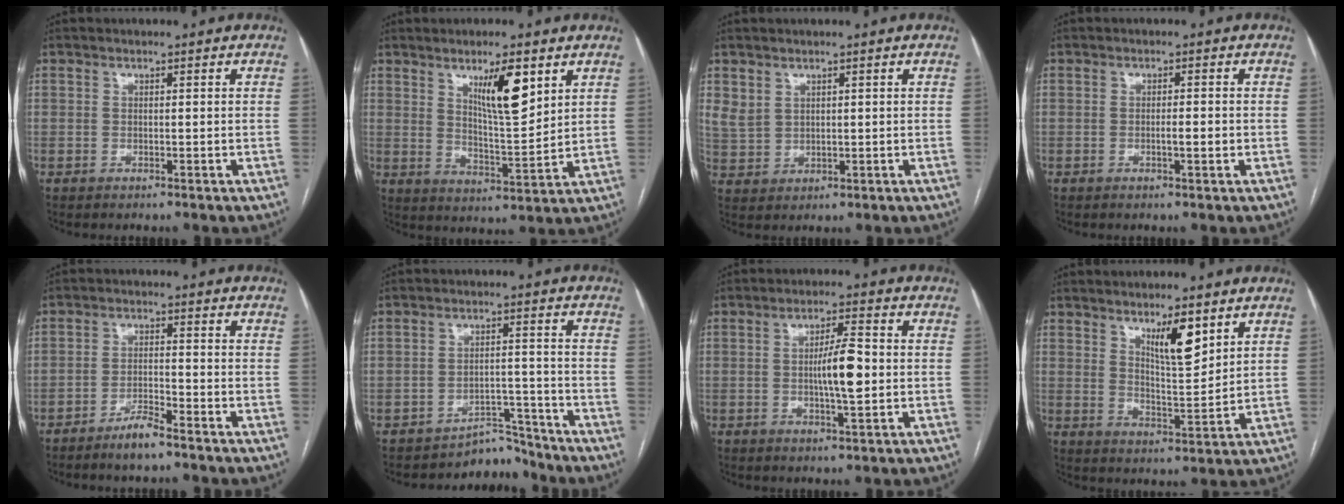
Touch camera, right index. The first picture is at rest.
{"total": 8.9, "force": [4.5, 1.6, 7.5], "torque": [-0.130, -0.009, 0.082]}
{"total": 3.9, "force": [2.4, 2.8, 1.4], "torque": [-0.031, 0.001, 0.061]}
{"total": 1.9, "force": [-0.4, 0.3, 1.8], "torque": [-0.032, 0.000, -0.006]}
{"total": 4.3, "force": [-3.4, 0.4, 2.6], "torque": [-0.048, -0.003, -0.065]}
{"total": 4.8, "force": [-4.5, 1.3, -1.0], "torque": [0.023, 0.032, -0.065]}
{"total": 6.6, "force": [-0.3, 0.9, 6.5], "torque": [-0.114, 0.002, -0.007]}
{"total": 7.2, "force": [4.3, 1.5, 5.5], "torque": [-0.097, -0.009, 0.077]}